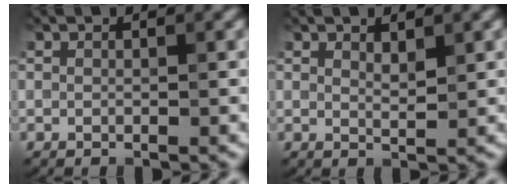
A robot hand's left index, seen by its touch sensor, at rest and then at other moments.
{"total": 1.4, "force": [0.9, 0.4, 0.9], "torque": [-0.019, -0.003, 0.017]}